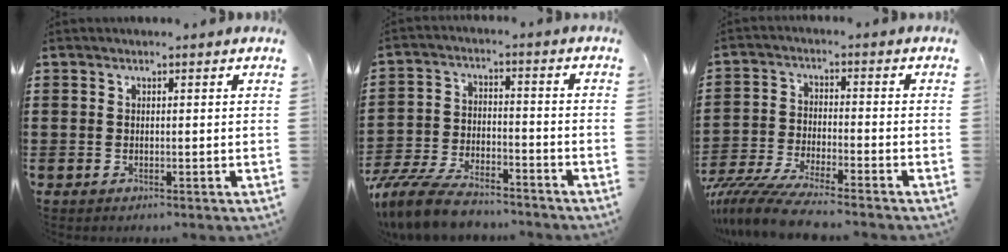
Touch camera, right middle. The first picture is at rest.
{"total": 8.2, "force": [-7.4, 2.0, 2.9], "torque": [-0.071, 0.013, -0.146]}
{"total": 7.3, "force": [-6.7, 0.1, 2.9], "torque": [-0.073, -0.011, -0.135]}